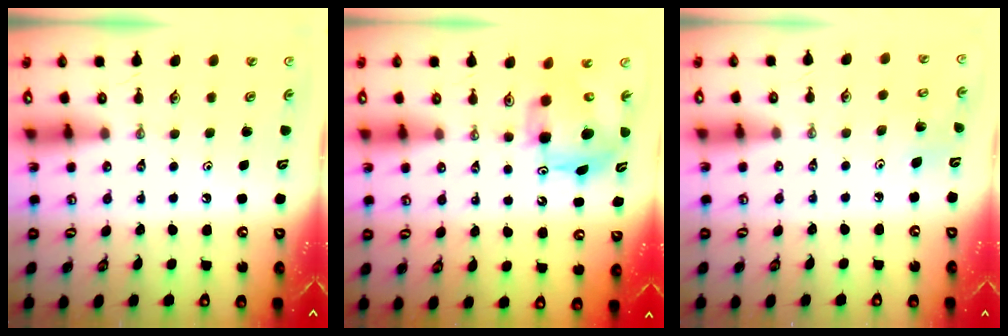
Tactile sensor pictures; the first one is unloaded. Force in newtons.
{"total": 8.4, "press": 8.3, "slide": 0.2}
{"total": 4.5, "press": 4.5, "slide": 0.2}